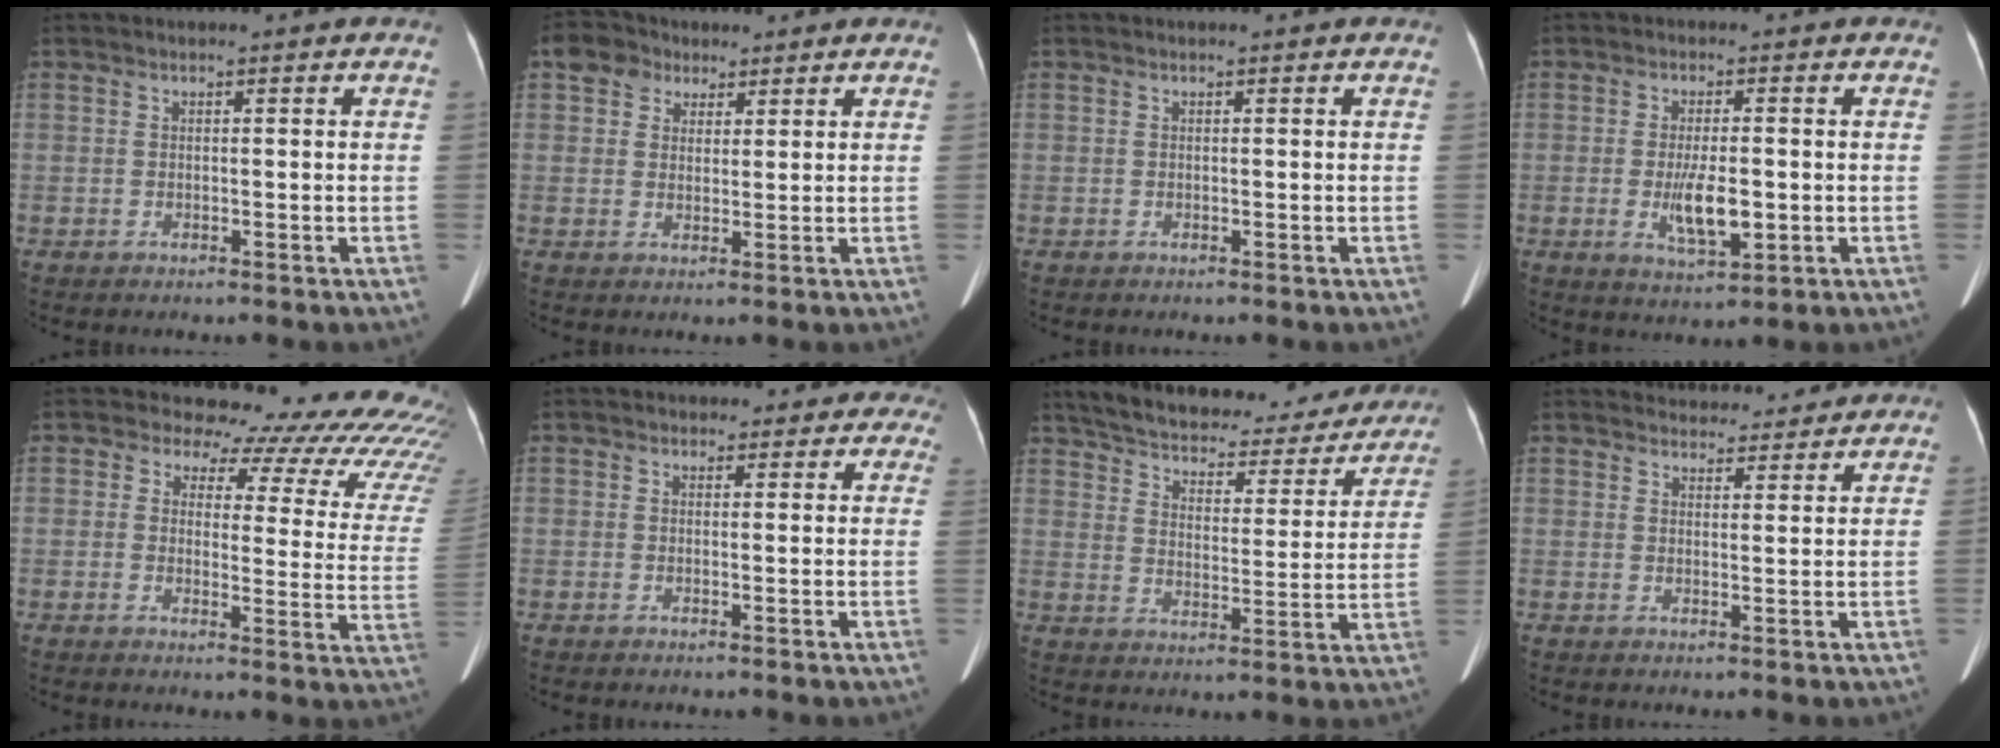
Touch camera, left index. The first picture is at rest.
{"total": 4.1, "force": [2.1, 3.4, 1.0], "torque": [-0.022, 0.015, 0.043]}
{"total": 0.0}
{"total": 5.4, "force": [-1.3, 1.5, 5.1], "torque": [-0.096, -0.018, -0.014]}
{"total": 20.0, "force": [18.9, 5.9, 2.7], "torque": [0.006, -0.120, 0.173]}
{"total": 5.2, "force": [4.0, 3.3, -0.8], "torque": [0.053, -0.013, 0.018]}
{"total": 25.5, "force": [22.5, 7.5, 9.2], "torque": [-0.140, -0.016, 0.287]}
{"total": 8.5, "force": [8.2, 2.1, 1.0], "torque": [0.002, 0.008, 0.097]}